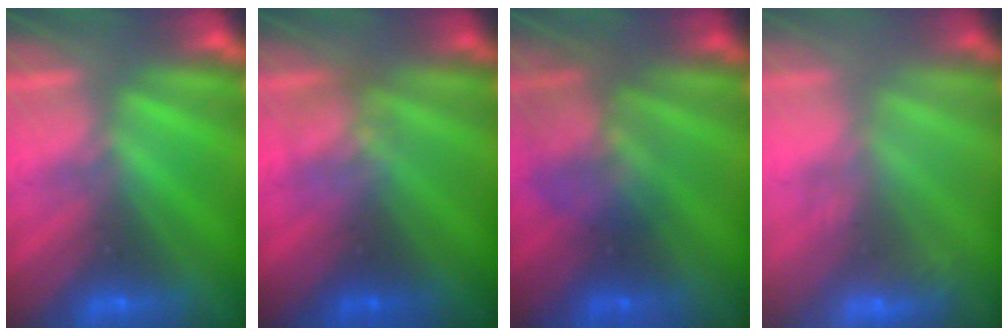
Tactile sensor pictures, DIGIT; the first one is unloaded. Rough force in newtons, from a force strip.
{"total": 2.4}
{"total": 2.3}
{"total": 2.4}